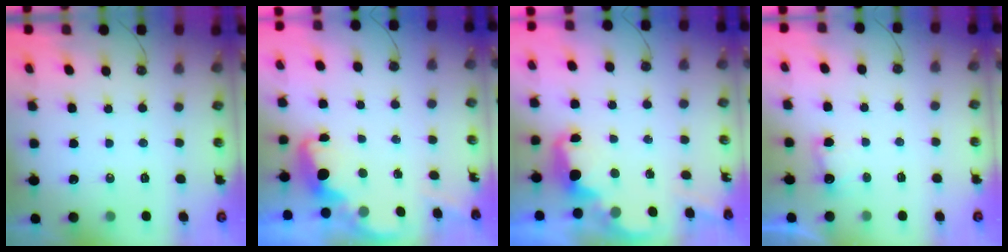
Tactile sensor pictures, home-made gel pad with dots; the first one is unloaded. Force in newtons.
{"total": 2.8, "press": 2.6, "slide": 0.8}
{"total": 2.4, "press": 2.4, "slide": 0.5}
{"total": 3.6, "press": 3.5, "slide": 1.0}